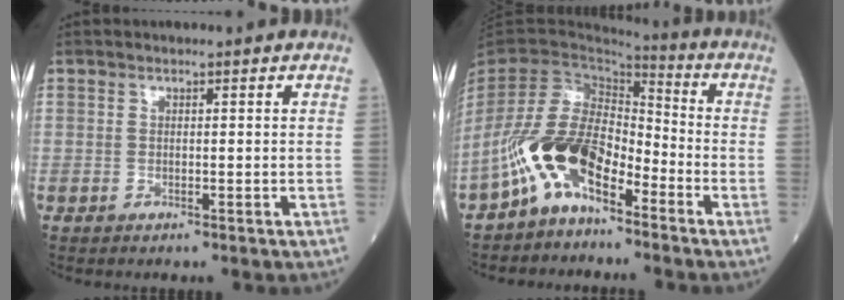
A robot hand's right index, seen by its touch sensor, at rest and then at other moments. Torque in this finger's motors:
{"motor_torque": [1.25, -0.89, 0.60, 0.21]}